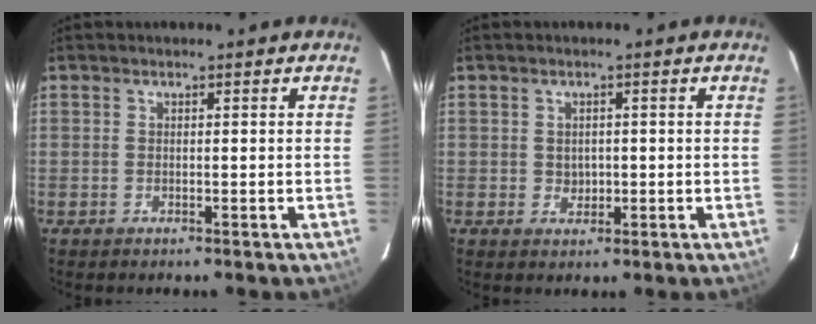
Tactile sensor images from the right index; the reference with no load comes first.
{"total": 2.2, "force": [0.0, 2.0, 0.7], "torque": [-0.009, 0.001, 0.004]}